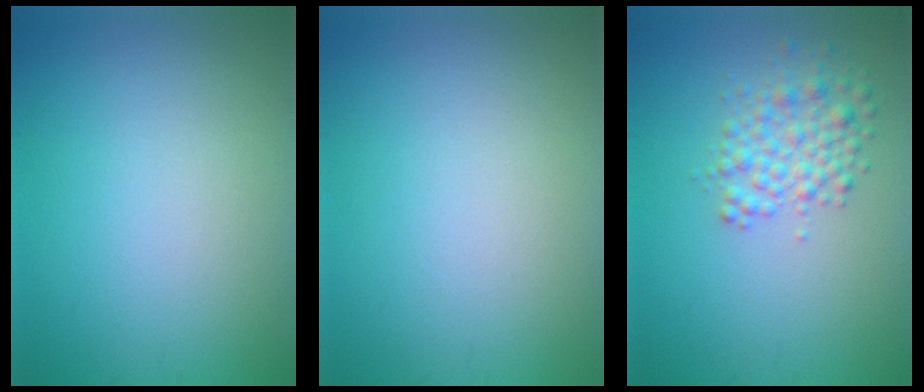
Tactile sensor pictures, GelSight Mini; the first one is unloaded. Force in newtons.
{"total": 0.0}
{"total": 3.1, "press": 3.1, "slide": 0.1}